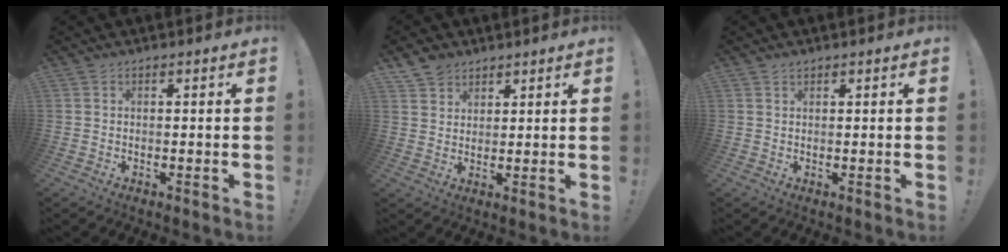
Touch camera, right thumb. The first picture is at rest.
{"total": 5.2, "force": [4.0, 3.2, 0.7], "torque": [-0.011, -0.024, 0.078]}
{"total": 1.0, "force": [0.9, 0.4, 0.3], "torque": [-0.002, -0.002, 0.016]}